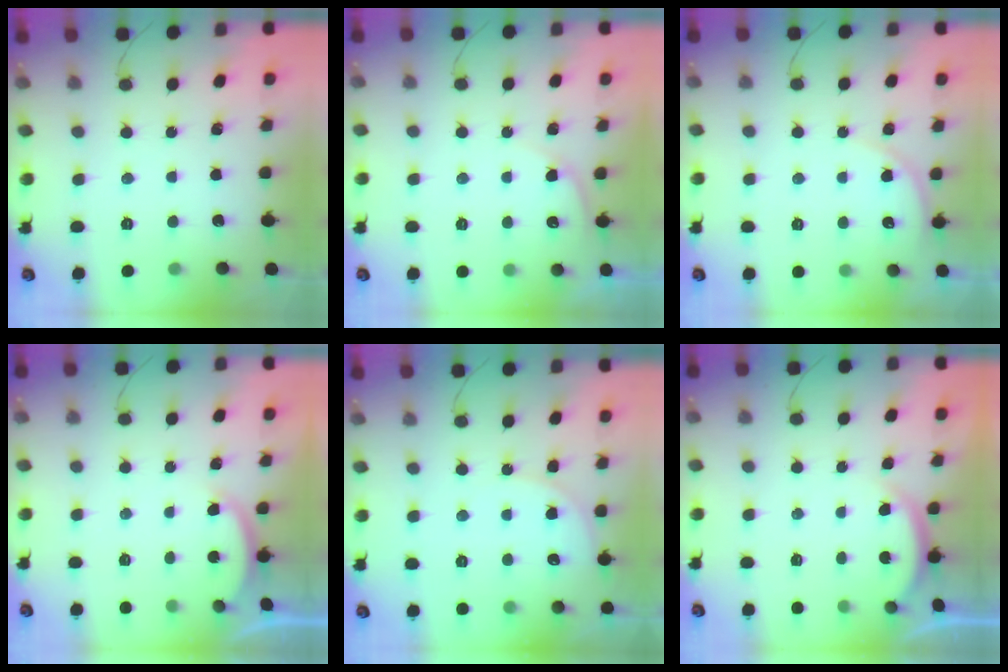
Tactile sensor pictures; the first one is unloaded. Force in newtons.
{"total": 3.4, "press": 3.3, "slide": 0.5}
{"total": 4.5, "press": 4.5, "slide": 0.3}
{"total": 2.2, "press": 2.1, "slide": 0.5}
{"total": 6.7, "press": 6.7, "slide": 0.5}
{"total": 2.8, "press": 2.8, "slide": 0.6}